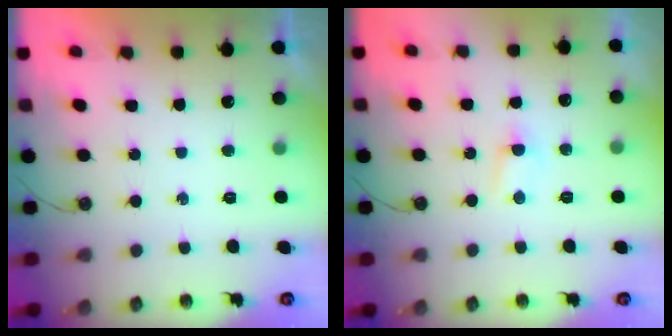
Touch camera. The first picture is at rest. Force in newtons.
{"total": 2.6, "press": 2.6, "slide": 0.3}